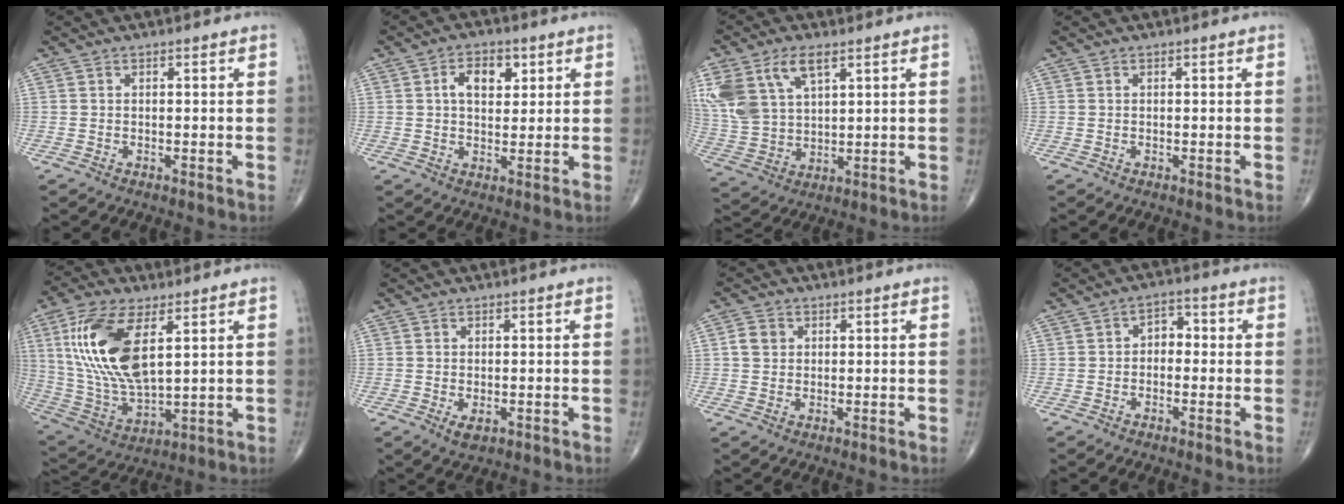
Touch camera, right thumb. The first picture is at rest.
{"total": 6.5, "force": [2.1, 4.0, 4.6], "torque": [-0.052, -0.002, 0.031]}
{"total": 14.8, "force": [7.0, 8.2, 10.2], "torque": [-0.220, -0.011, 0.144]}
{"total": 0.0}
{"total": 18.5, "force": [5.6, 8.3, 15.5], "torque": [-0.322, -0.020, 0.114]}
{"total": 2.1, "force": [-0.6, 1.1, 1.7], "torque": [-0.028, -0.004, -0.007]}
{"total": 3.1, "force": [0.6, 2.7, 1.5], "torque": [-0.019, 0.003, 0.010]}
{"total": 3.8, "force": [-0.4, 2.7, 2.6], "torque": [-0.020, 0.019, -0.019]}